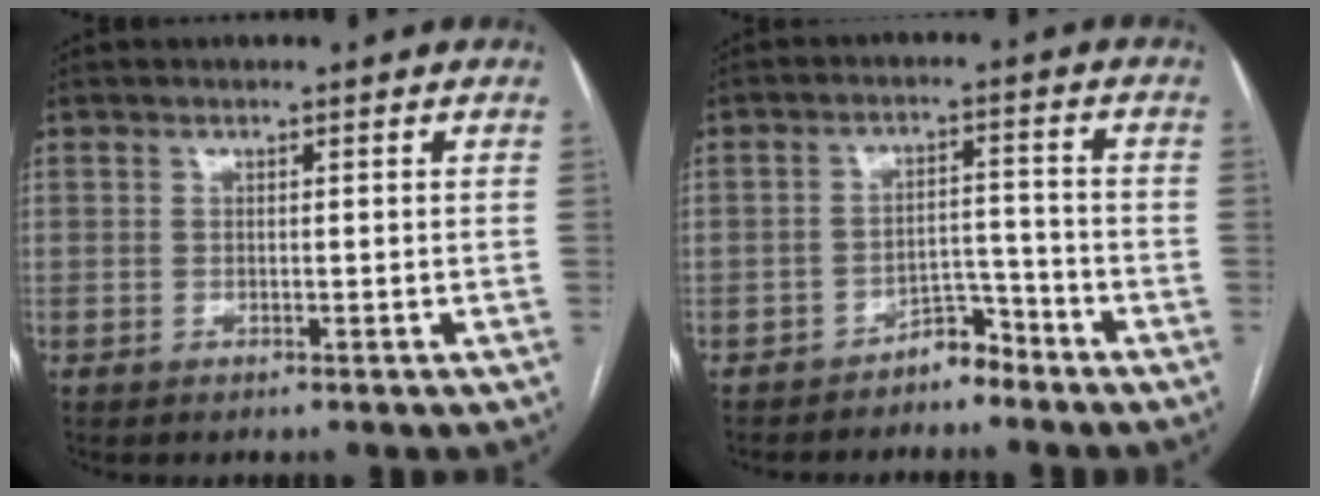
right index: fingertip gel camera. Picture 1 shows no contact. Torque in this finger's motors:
{"motor_torque": [-0.12, 0.03, 0.01, -0.02]}